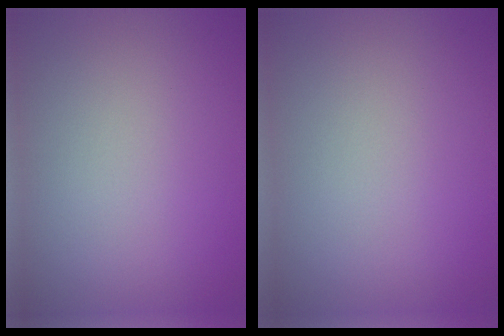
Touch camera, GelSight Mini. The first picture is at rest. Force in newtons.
{"total": 0.0}